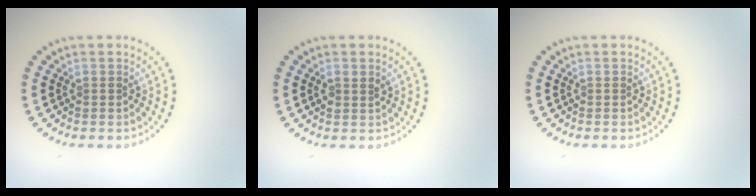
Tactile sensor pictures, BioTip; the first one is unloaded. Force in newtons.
{"total": 1.1, "press": 1.1, "slide": 0.4}
{"total": 0.0}